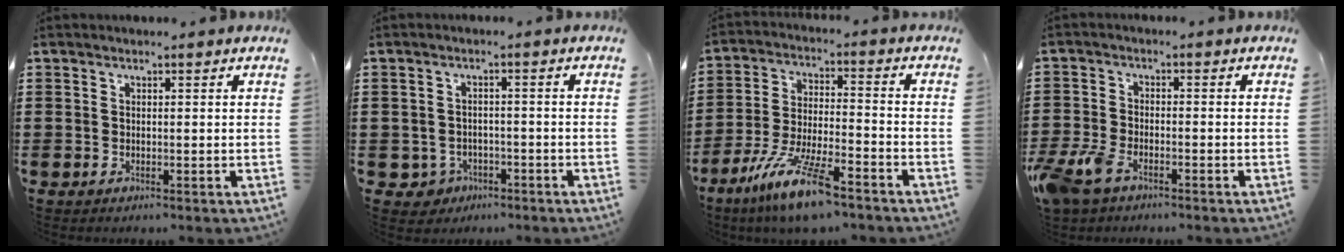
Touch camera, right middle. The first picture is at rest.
{"total": 2.4, "force": [-1.7, 1.7, 0.4], "torque": [-0.016, -0.001, -0.037]}
{"total": 11.6, "force": [-8.5, 1.3, 7.8], "torque": [-0.170, -0.002, -0.164]}
{"total": 5.2, "force": [-3.9, 2.3, 2.7], "torque": [-0.084, -0.005, -0.084]}